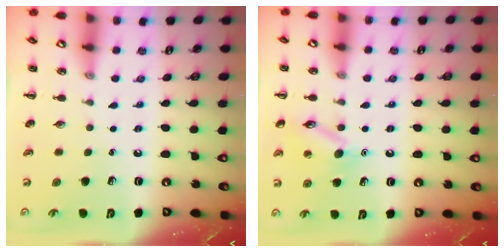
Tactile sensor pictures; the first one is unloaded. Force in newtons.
{"total": 10.5, "press": 10.4, "slide": 1.4}